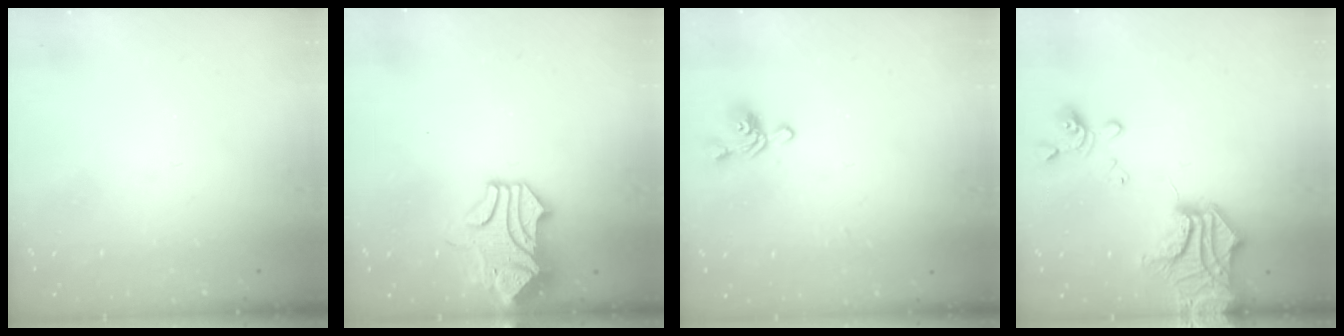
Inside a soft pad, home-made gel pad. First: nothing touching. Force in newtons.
{"total": 1.6, "press": 1.2, "slide": 1.1}
{"total": 2.7, "press": 2.6, "slide": 0.6}
{"total": 12.0, "press": 11.2, "slide": 4.3}